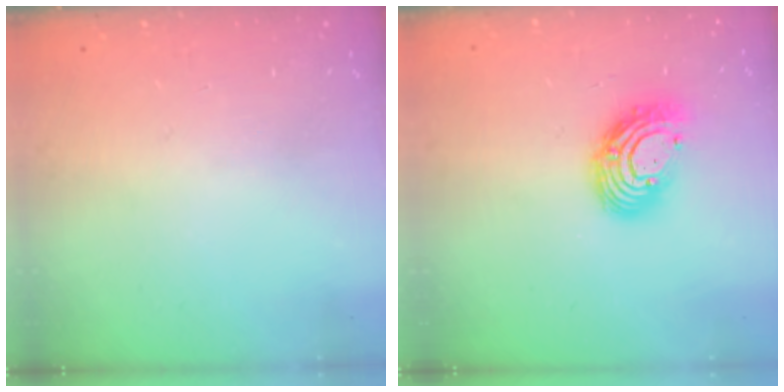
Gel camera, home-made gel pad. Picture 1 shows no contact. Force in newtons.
{"total": 12.1, "press": 12.0, "slide": 1.1}